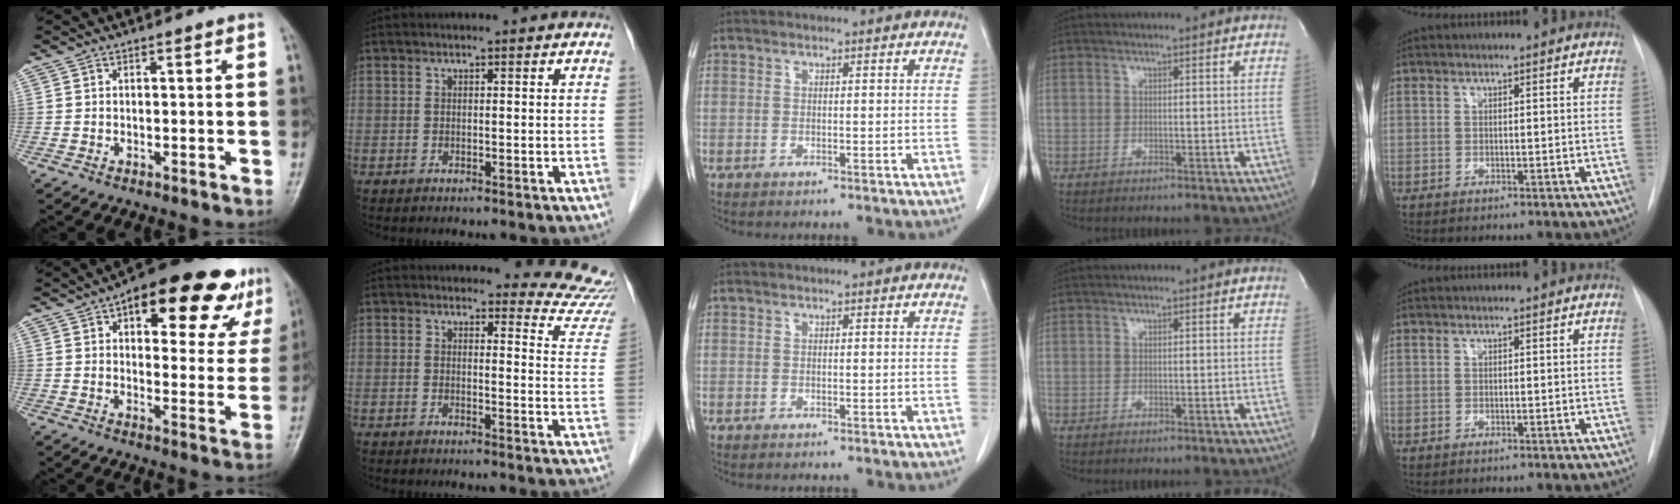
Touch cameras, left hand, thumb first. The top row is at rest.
{"thumb": {"total": 21.3, "force": [12.0, 8.9, 15.2], "torque": [-0.161, -0.017, 0.157]}, "index": {"total": 9.4, "force": [9.2, 1.8, -0.3], "torque": [0.041, -0.077, 0.062]}}